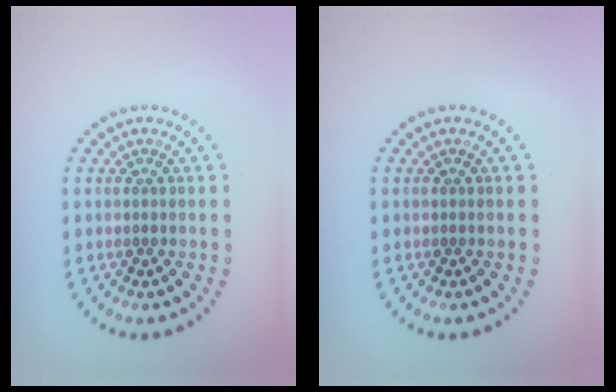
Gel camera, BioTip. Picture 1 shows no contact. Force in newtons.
{"total": 0.0}